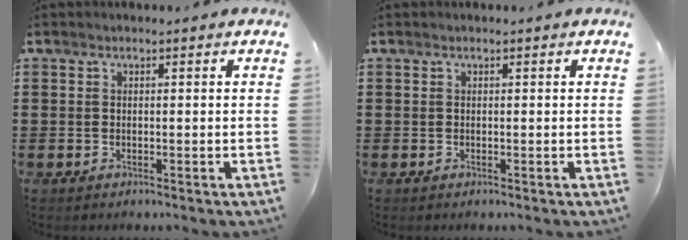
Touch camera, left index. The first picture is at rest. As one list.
[{"total": 0.0}]